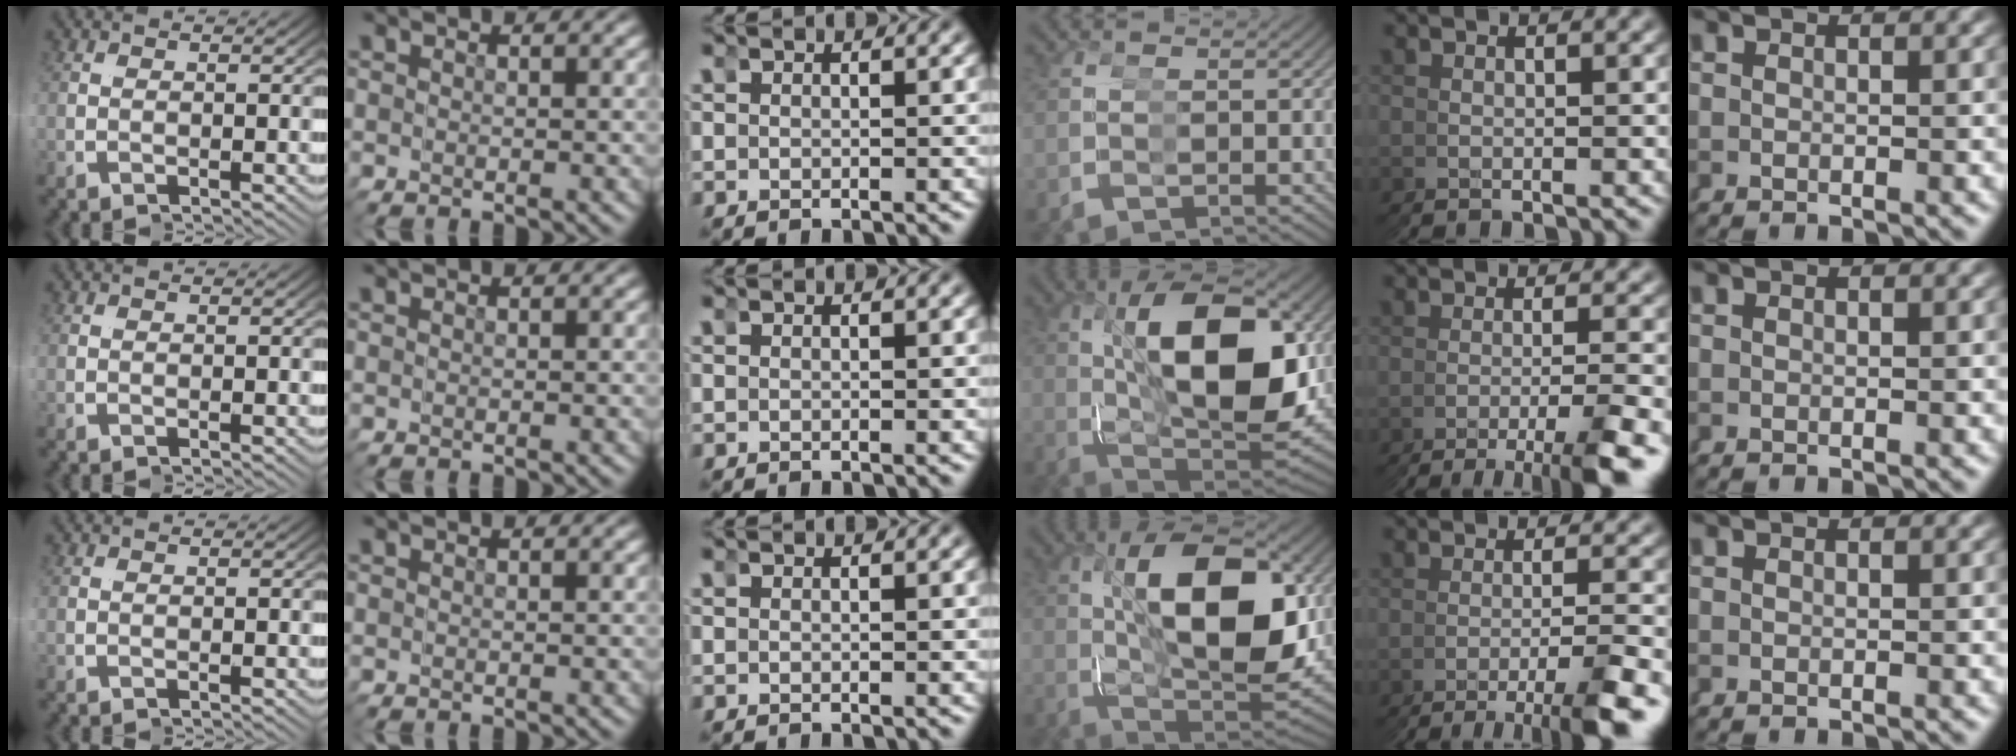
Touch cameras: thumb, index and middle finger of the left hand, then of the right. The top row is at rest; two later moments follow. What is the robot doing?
{"motion": "grasp_and_lifting", "object": "toy banana"}